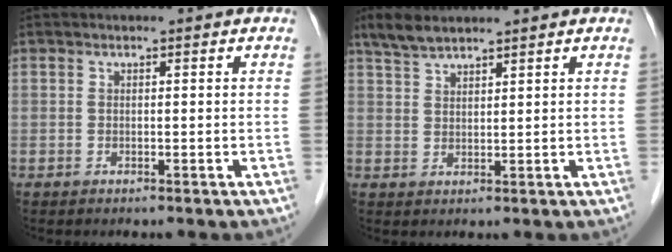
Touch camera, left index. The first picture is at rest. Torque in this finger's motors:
{"motor_torque": [0.06, -0.21, -0.17, -0.04]}